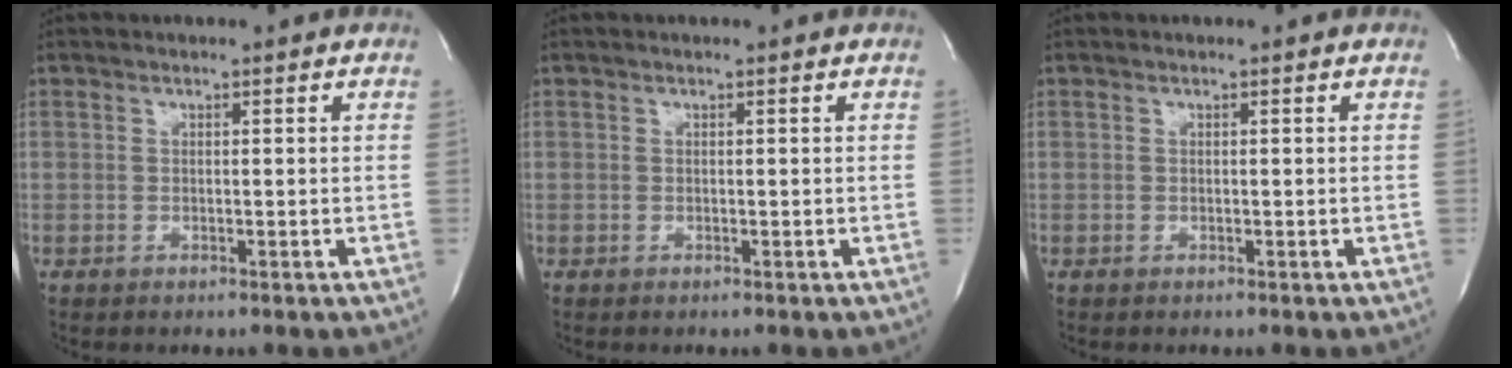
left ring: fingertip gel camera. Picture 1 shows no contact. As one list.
[{"total": 0.0}, {"total": 0.0}]